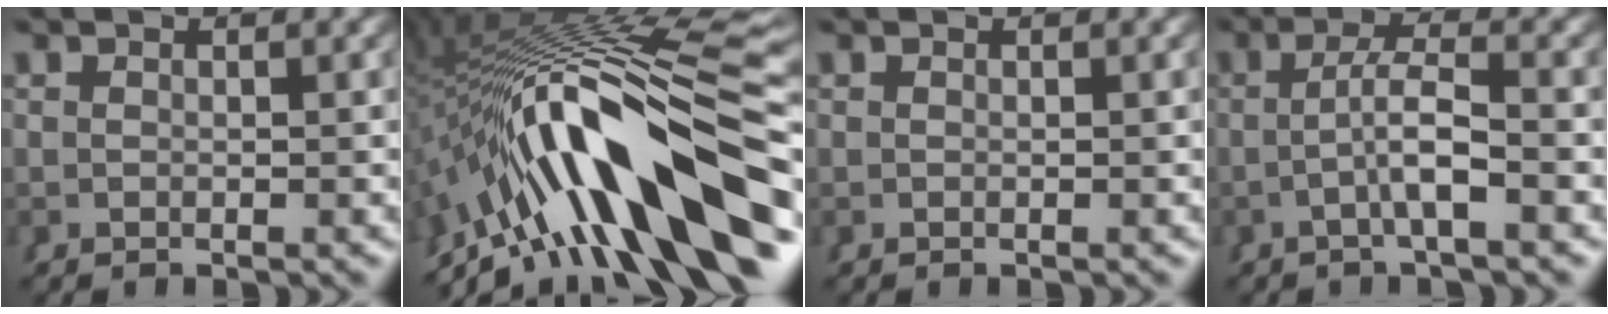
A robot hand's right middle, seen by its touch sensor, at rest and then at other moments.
{"total": 17.8, "force": [-3.2, 8.4, 15.4], "torque": [-0.253, 0.003, -0.037]}
{"total": 0.0}
{"total": 3.4, "force": [-0.5, 0.5, 3.3], "torque": [-0.049, 0.001, -0.008]}